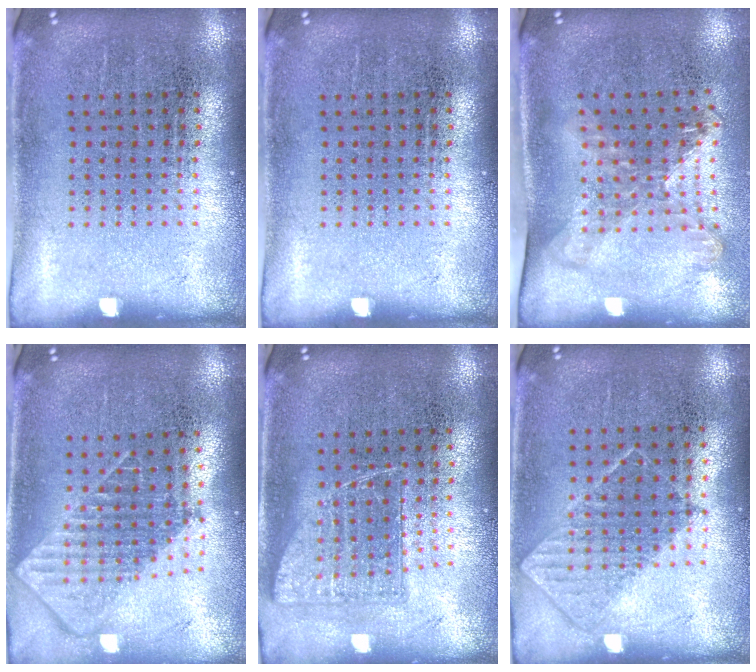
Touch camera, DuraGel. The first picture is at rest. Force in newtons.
{"total": 0.0}
{"total": 1.7, "press": 1.3, "slide": 1.1}
{"total": 2.0, "press": 1.5, "slide": 1.3}
{"total": 1.0, "press": 0.9, "slide": 0.5}
{"total": 0.7, "press": 0.7, "slide": 0.2}